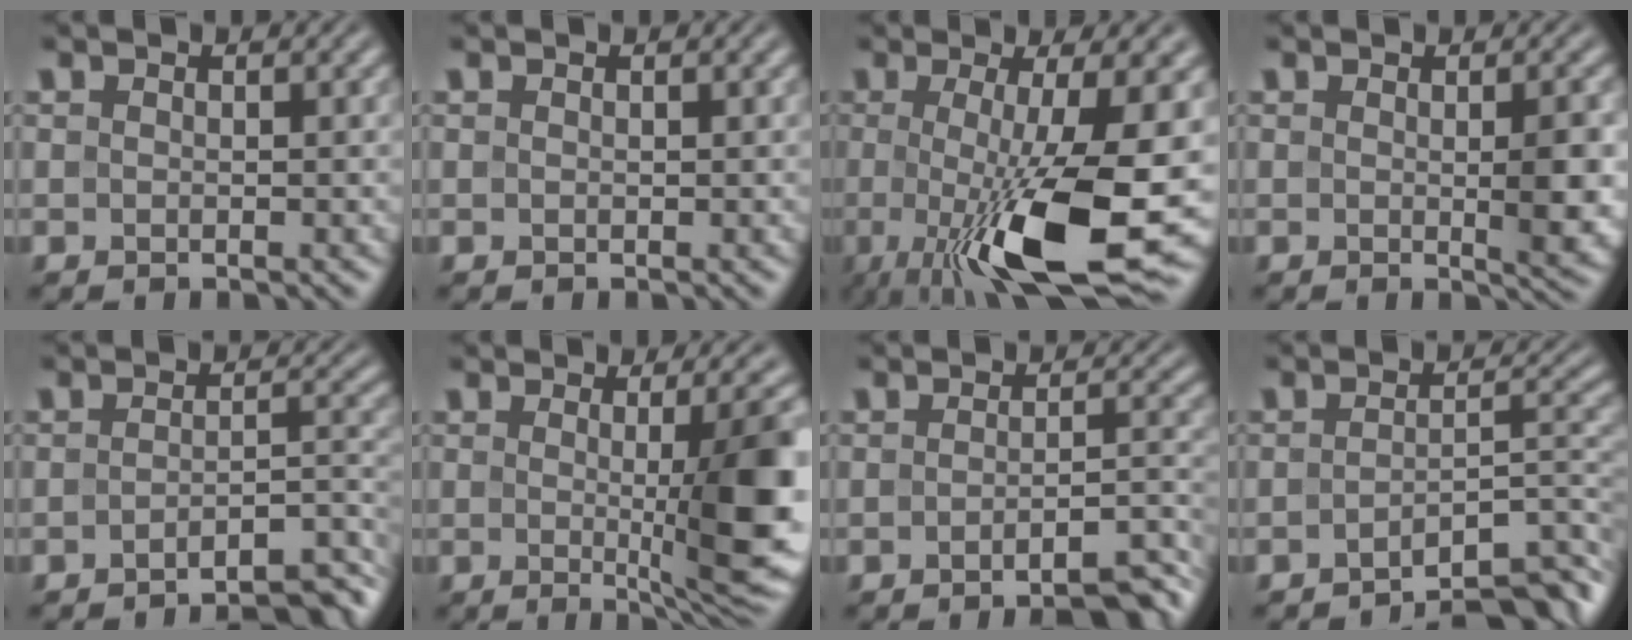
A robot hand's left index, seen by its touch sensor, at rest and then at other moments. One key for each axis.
{"total": 0.0}
{"total": 11.9, "fx": -2.2, "fy": 2.9, "fz": 11.3, "tx": -0.178, "ty": -0.027, "tz": -0.030}
{"total": 3.3, "fx": -0.1, "fy": 0.6, "fz": 3.2, "tx": -0.041, "ty": -0.002, "tz": 0.001}
{"total": 6.3, "fx": -5.2, "fy": 1.1, "fz": 3.4, "tx": -0.031, "ty": 0.012, "tz": -0.074}
{"total": 10.4, "fx": -0.4, "fy": 2.6, "fz": 10.0, "tx": -0.107, "ty": -0.005, "tz": -0.004}
{"total": 5.1, "fx": -3.3, "fy": 1.0, "fz": 3.7, "tx": -0.041, "ty": 0.008, "tz": -0.051}
{"total": 6.6, "fx": -5.2, "fy": 1.5, "fz": 3.8, "tx": -0.038, "ty": 0.008, "tz": -0.078}